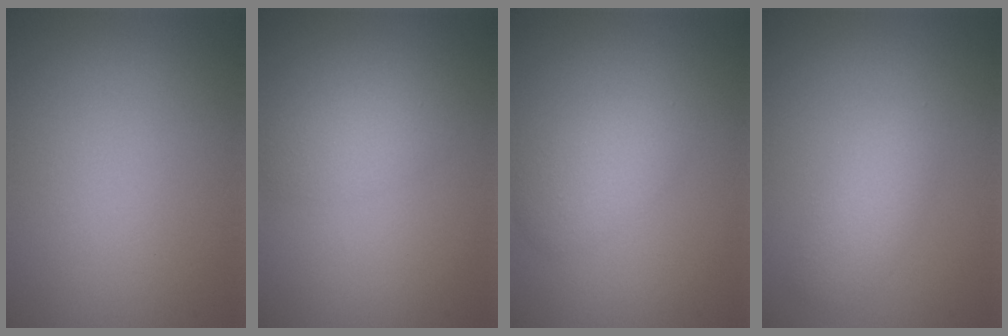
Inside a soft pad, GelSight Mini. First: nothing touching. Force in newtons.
{"total": 2.0, "press": 2.0, "slide": 0.1}
{"total": 2.4, "press": 2.4, "slide": 0.1}
{"total": 2.4, "press": 2.4, "slide": 0.2}